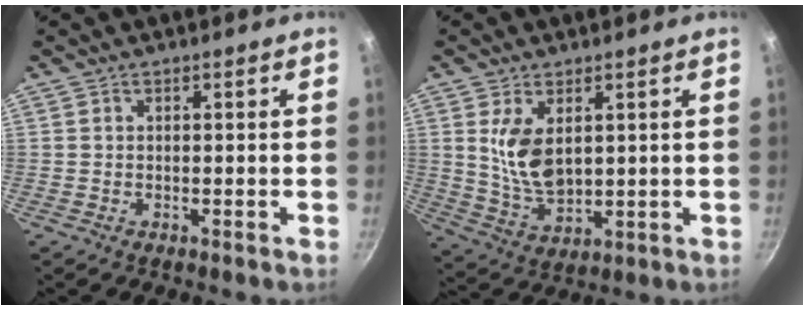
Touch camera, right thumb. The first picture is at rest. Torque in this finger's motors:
{"motor_torque": [-0.64, 1.05, 0.95, 0.31, 0.13]}